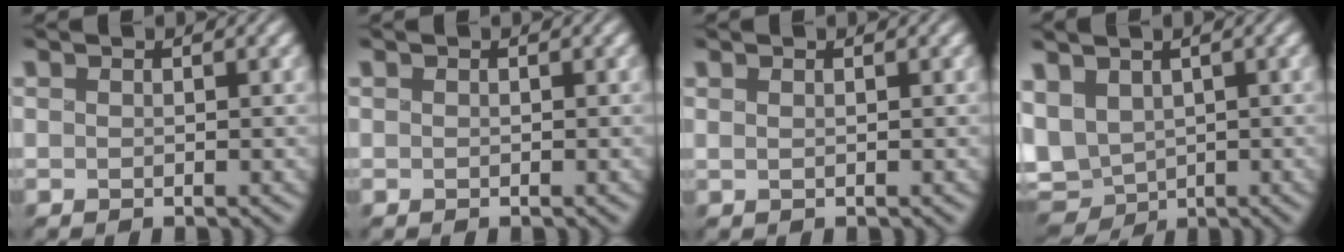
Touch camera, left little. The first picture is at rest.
{"total": 0.0}
{"total": 1.6, "force": [0.7, 0.7, 1.2], "torque": [-0.005, 0.000, -0.007]}
{"total": 5.4, "force": [-0.1, 3.8, 3.8], "torque": [-0.087, -0.001, 0.005]}